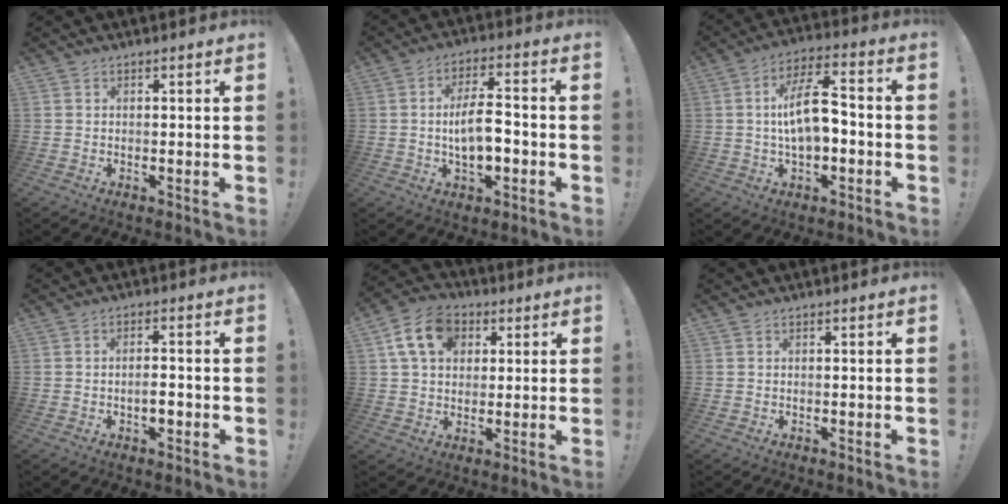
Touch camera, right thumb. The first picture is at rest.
{"total": 10.3, "force": [-1.6, 4.6, 9.1], "torque": [-0.165, 0.009, -0.030]}
{"total": 13.6, "force": [-0.6, 6.4, 12.0], "torque": [-0.207, 0.012, -0.012]}
{"total": 3.7, "force": [-1.4, 1.6, 3.1], "torque": [-0.050, 0.008, -0.023]}
{"total": 13.3, "force": [4.9, 9.9, 7.5], "torque": [-0.120, -0.003, 0.097]}
{"total": 0.0}